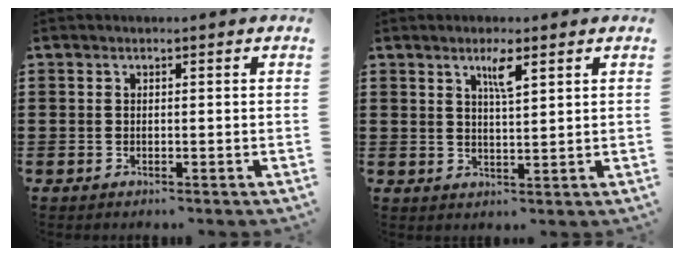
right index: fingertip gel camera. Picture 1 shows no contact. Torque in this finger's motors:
{"motor_torque": [0.10, -0.02, 0.09, 0.05]}